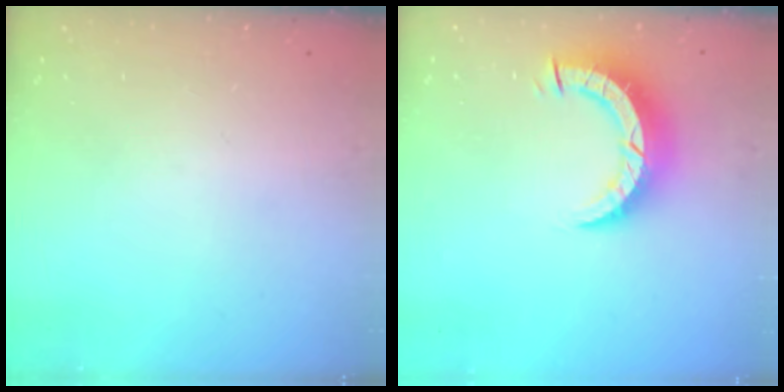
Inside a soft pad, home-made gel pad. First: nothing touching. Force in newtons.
{"total": 8.6, "press": 8.5, "slide": 0.9}